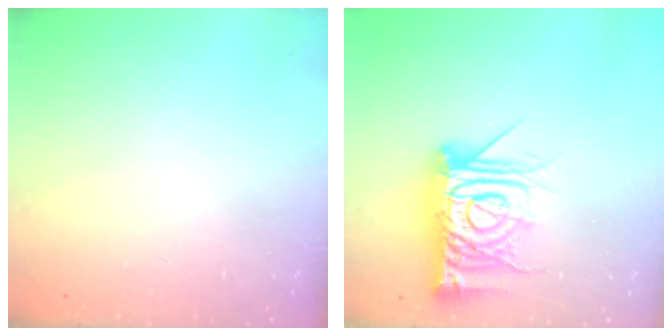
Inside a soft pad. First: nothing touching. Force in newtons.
{"total": 17.6, "press": 17.5, "slide": 1.7}